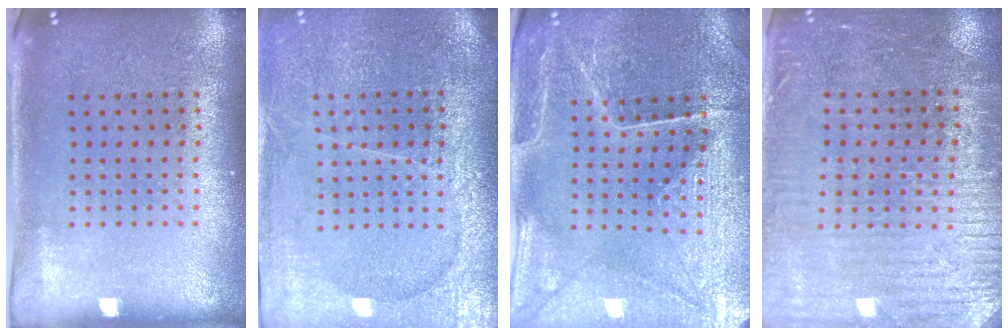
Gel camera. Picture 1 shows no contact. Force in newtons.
{"total": 3.6, "press": 3.3, "slide": 1.4}
{"total": 2.9, "press": 2.9, "slide": 0.2}
{"total": 3.1, "press": 2.9, "slide": 1.1}